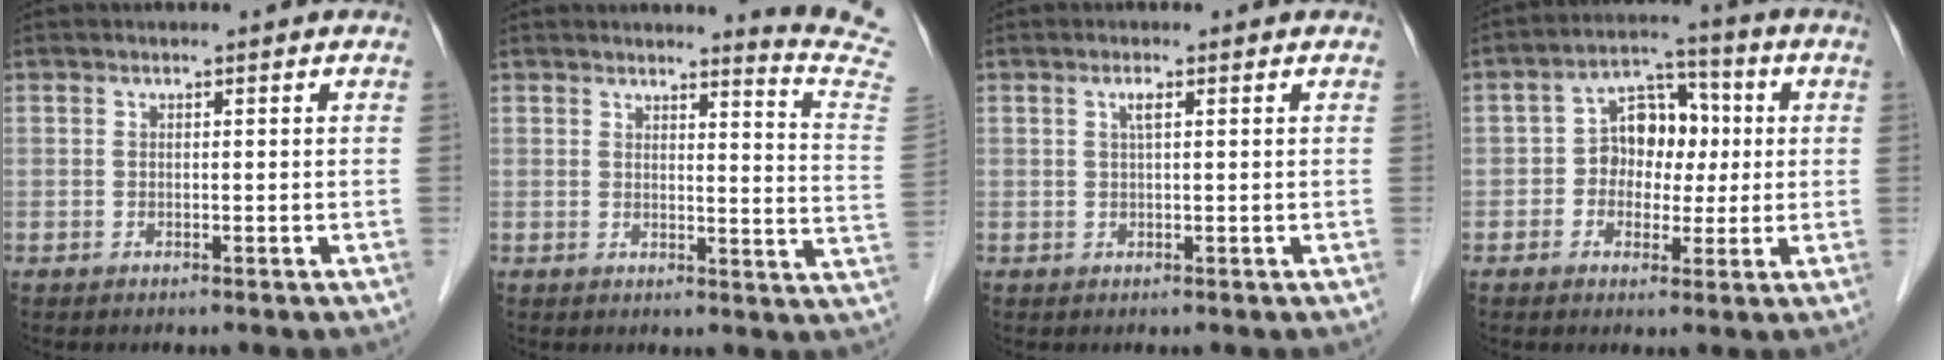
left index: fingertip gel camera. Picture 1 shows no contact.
{"total": 9.1, "force": [8.7, -2.1, 1.4], "torque": [-0.022, -0.106, 0.082]}
{"total": 1.4, "force": [0.5, 0.1, 1.3], "torque": [-0.027, 0.003, 0.008]}
{"total": 7.8, "force": [0.0, 5.9, 5.1], "torque": [-0.082, 0.029, -0.002]}